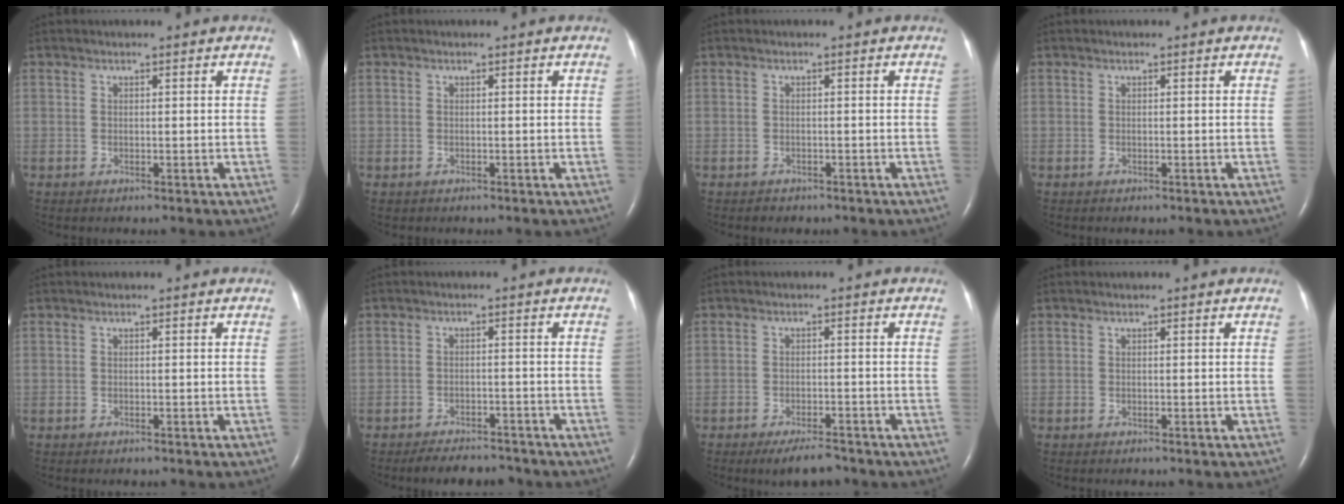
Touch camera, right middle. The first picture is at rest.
{"total": 0.0}
{"total": 1.1, "force": [-0.9, 0.7, 0.1], "torque": [-0.006, 0.000, -0.012]}
{"total": 0.0}
{"total": 0.0}
{"total": 6.0, "force": [-5.5, 1.8, 1.5], "torque": [-0.022, -0.005, -0.079]}
{"total": 4.5, "force": [-3.7, 1.1, 2.4], "torque": [-0.041, -0.004, -0.058]}
{"total": 0.0}